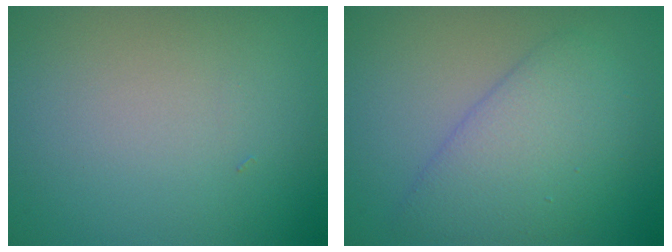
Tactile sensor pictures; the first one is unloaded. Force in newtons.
{"total": 4.3, "press": 4.3, "slide": 0.3}